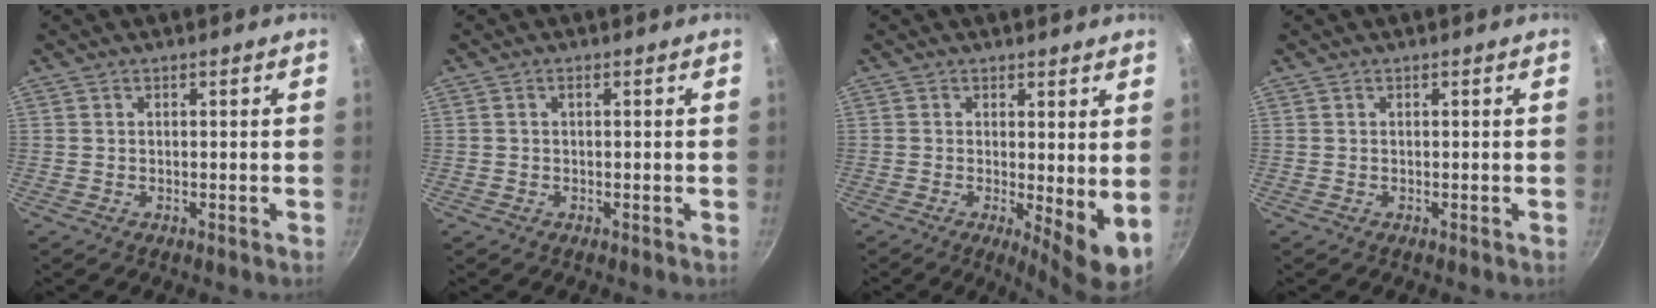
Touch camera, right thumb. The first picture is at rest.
{"total": 0.5, "force": [0.0, 0.2, 0.5], "torque": [-0.010, 0.005, 0.002]}
{"total": 6.4, "force": [0.3, 2.0, 6.0], "torque": [-0.085, -0.019, 0.006]}
{"total": 0.0}